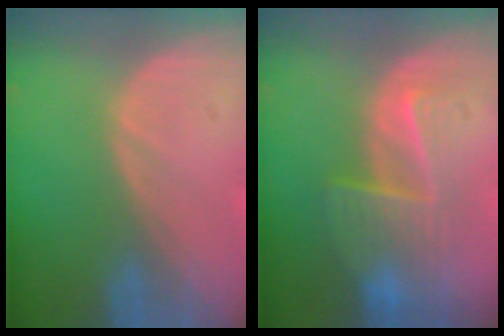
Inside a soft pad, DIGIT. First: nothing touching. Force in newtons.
{"total": 6.6, "press": 6.5, "slide": 1.0}